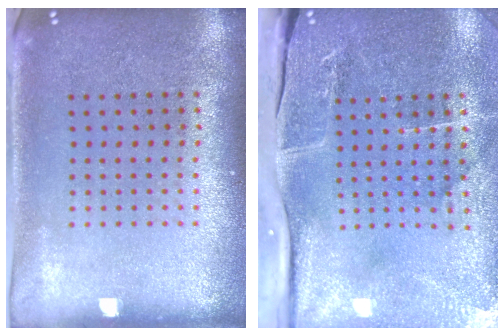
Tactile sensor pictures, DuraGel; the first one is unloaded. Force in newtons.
{"total": 4.6, "press": 4.0, "slide": 2.4}